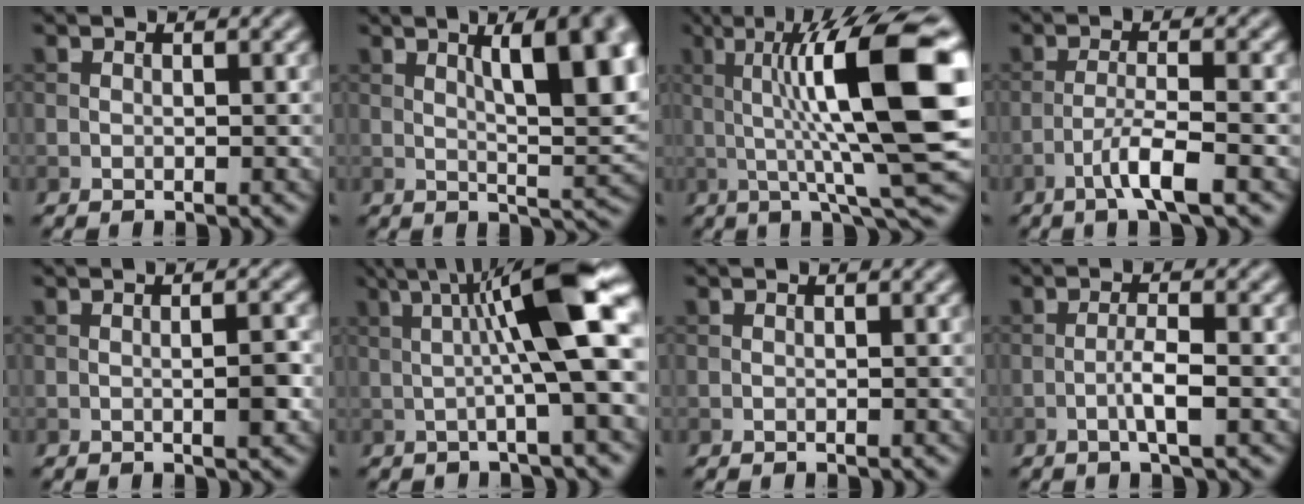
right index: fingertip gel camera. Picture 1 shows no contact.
{"total": 11.4, "force": [3.5, 3.7, 10.2], "torque": [-0.121, 0.010, 0.048]}
{"total": 13.5, "force": [2.2, 2.7, 13.0], "torque": [-0.189, 0.013, 0.033]}
{"total": 4.2, "force": [-2.0, 0.4, 3.6], "torque": [-0.066, 0.010, -0.047]}
{"total": 2.3, "force": [-0.2, 0.4, 2.3], "torque": [-0.036, 0.001, -0.003]}
{"total": 10.1, "force": [1.8, 1.6, 9.8], "torque": [-0.138, 0.015, 0.024]}
{"total": 0.0}
{"total": 2.8, "force": [-0.8, 0.3, 2.6], "torque": [-0.049, 0.006, -0.020]}